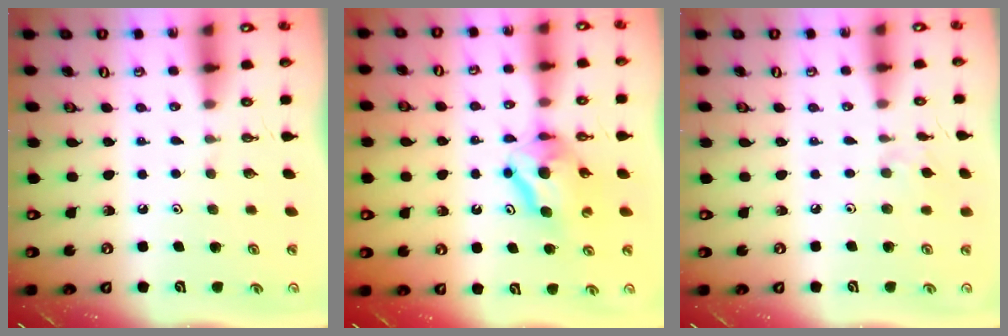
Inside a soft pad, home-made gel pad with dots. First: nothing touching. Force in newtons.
{"total": 9.5, "press": 9.4, "slide": 0.9}
{"total": 1.9, "press": 1.9, "slide": 0.4}